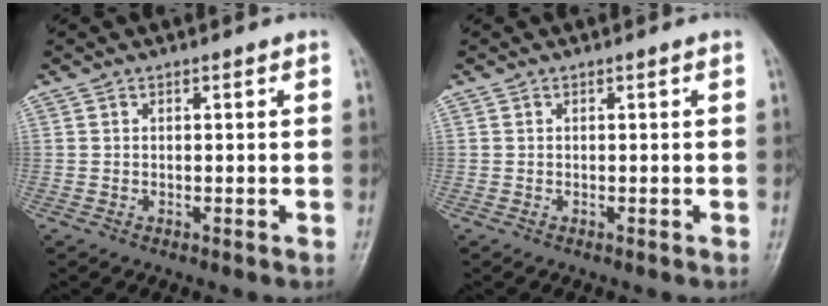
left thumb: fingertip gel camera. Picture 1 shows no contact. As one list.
[{"total": 0.0}]